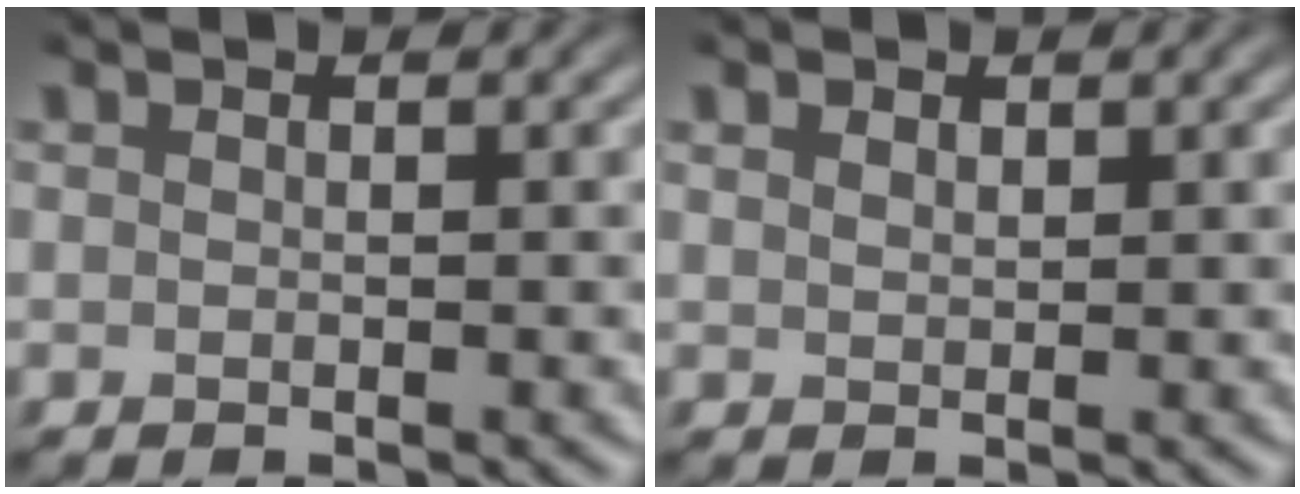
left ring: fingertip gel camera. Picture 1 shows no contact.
{"total": 0.7, "force": [0.7, 0.3, 0.0], "torque": [-0.010, 0.000, 0.016]}